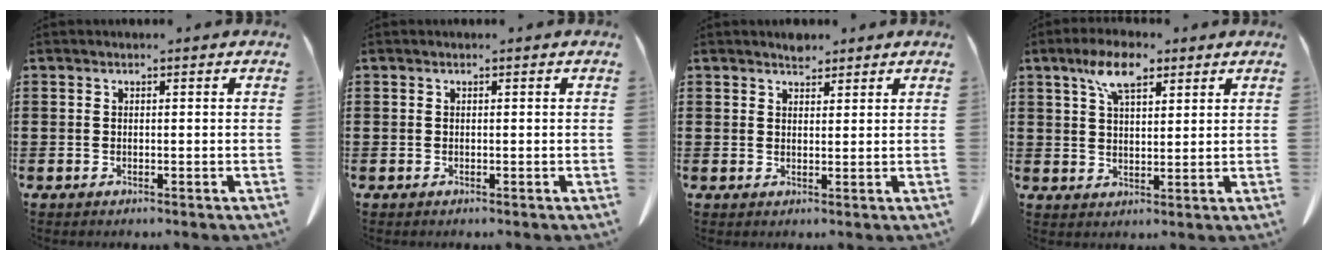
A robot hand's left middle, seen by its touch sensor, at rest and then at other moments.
{"total": 0.0}
{"total": 2.1, "force": [1.9, 0.6, 0.4], "torque": [-0.004, -0.001, 0.036]}
{"total": 7.2, "force": [4.3, 2.9, 5.1], "torque": [-0.103, 0.004, 0.076]}